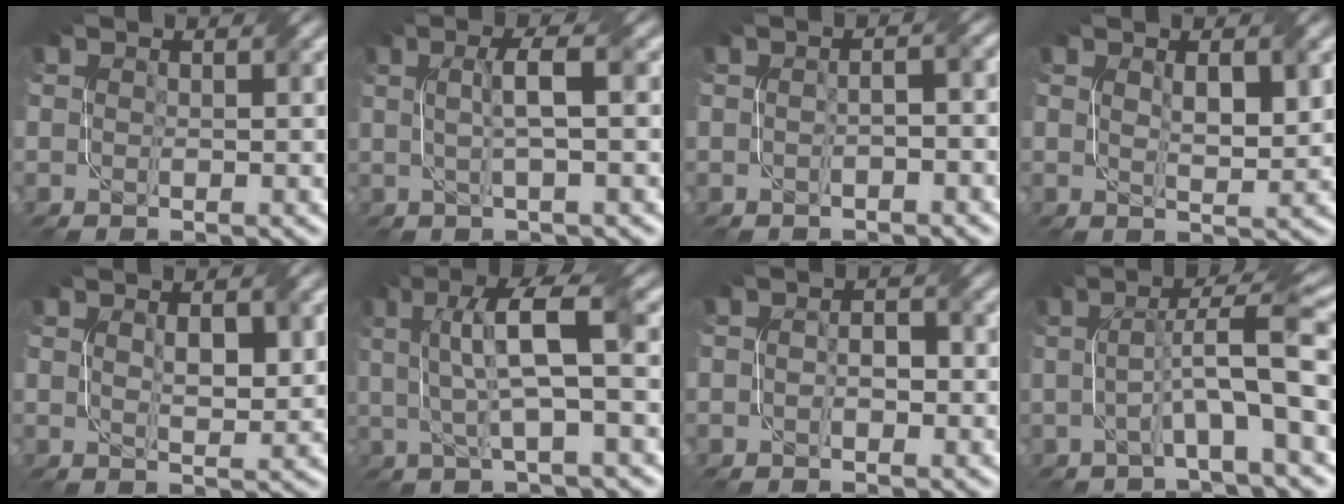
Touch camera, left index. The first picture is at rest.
{"total": 3.3, "force": [0.2, 0.5, 3.2], "torque": [-0.059, 0.010, 0.003]}
{"total": 1.9, "force": [-0.4, 0.6, 1.8], "torque": [-0.028, 0.003, -0.010]}
{"total": 2.6, "force": [0.8, 0.8, 2.3], "torque": [-0.045, 0.001, 0.019]}
{"total": 2.8, "force": [0.7, 1.0, 2.5], "torque": [-0.047, 0.001, 0.017]}
{"total": 6.5, "force": [1.4, 1.3, 6.2], "torque": [-0.119, 0.010, 0.025]}
{"total": 1.4, "force": [-0.5, 0.9, 1.0], "torque": [-0.014, 0.005, -0.010]}
{"total": 7.4, "force": [-0.2, 1.1, 7.3], "torque": [-0.119, 0.019, -0.011]}